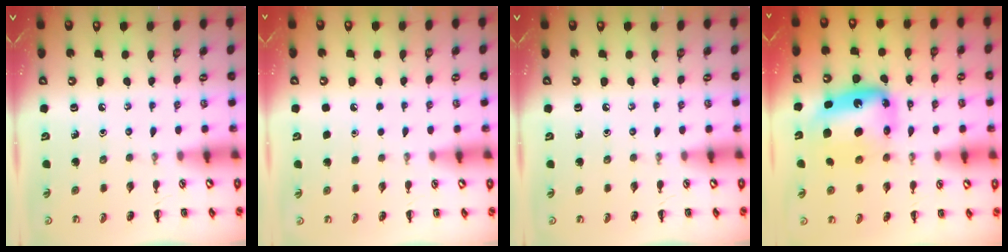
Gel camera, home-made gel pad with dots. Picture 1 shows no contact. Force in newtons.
{"total": 2.3, "press": 2.3, "slide": 0.1}
{"total": 0.0}
{"total": 11.7, "press": 11.2, "slide": 3.2}